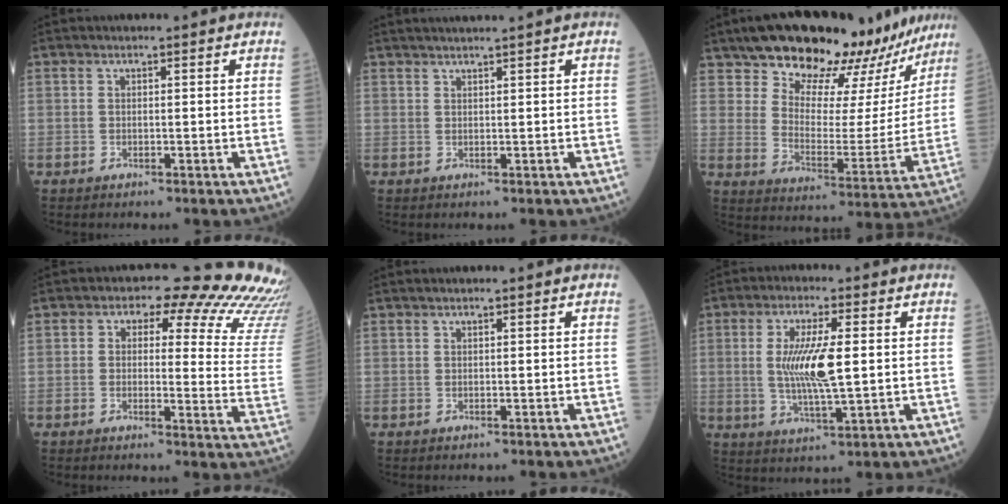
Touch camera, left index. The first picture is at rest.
{"total": 3.2, "force": [2.8, -0.7, 1.3], "torque": [-0.011, 0.020, 0.054]}
{"total": 22.8, "force": [19.5, 7.5, 9.1], "torque": [-0.115, -0.010, 0.257]}
{"total": 16.9, "force": [13.5, 5.4, 8.6], "torque": [-0.081, -0.032, 0.126]}
{"total": 0.8, "force": [0.7, 0.1, 0.4], "torque": [-0.010, 0.017, 0.018]}
{"total": 8.9, "force": [0.7, 1.3, 8.8], "torque": [-0.182, -0.005, 0.019]}